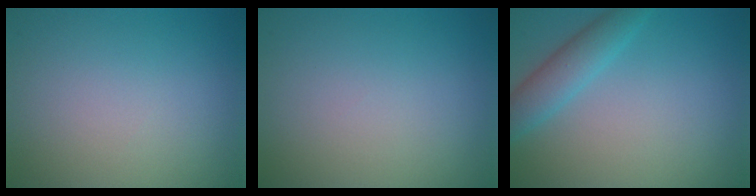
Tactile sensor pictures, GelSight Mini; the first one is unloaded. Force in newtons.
{"total": 0.0}
{"total": 3.3, "press": 3.3, "slide": 0.1}